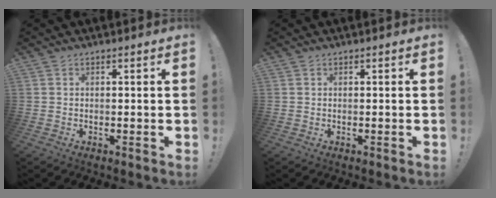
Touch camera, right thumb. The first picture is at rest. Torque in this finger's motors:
{"motor_torque": [-0.06, -0.06, 0.15, -0.06, 0.07]}